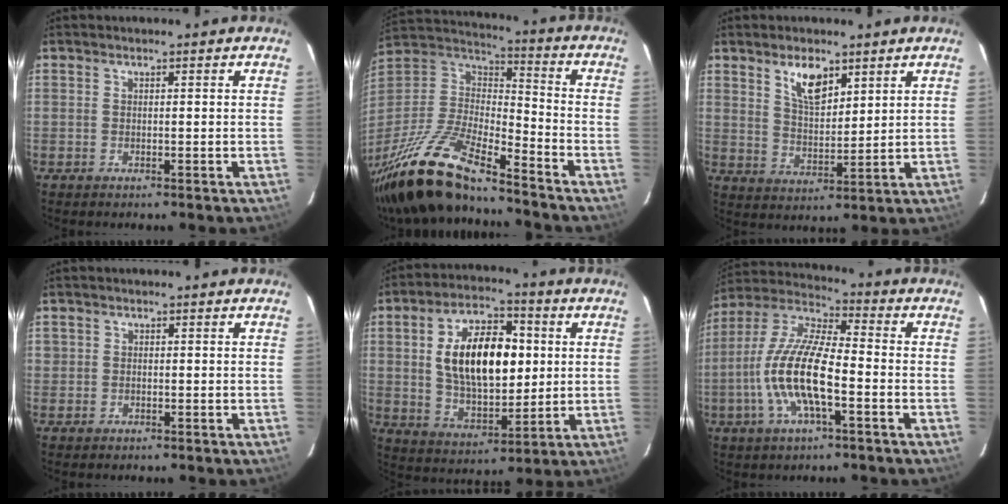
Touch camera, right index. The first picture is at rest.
{"total": 22.7, "force": [-17.4, 5.6, 13.5], "torque": [-0.281, -0.037, -0.317]}
{"total": 7.4, "force": [4.6, 3.2, 4.9], "torque": [-0.082, 0.003, 0.089]}
{"total": 1.0, "force": [-0.1, 1.0, 0.0], "torque": [0.000, 0.000, -0.002]}
{"total": 17.4, "force": [2.6, 9.4, 14.4], "torque": [-0.250, 0.020, 0.055]}
{"total": 15.3, "force": [-4.2, 4.4, 14.1], "torque": [-0.287, -0.002, -0.087]}